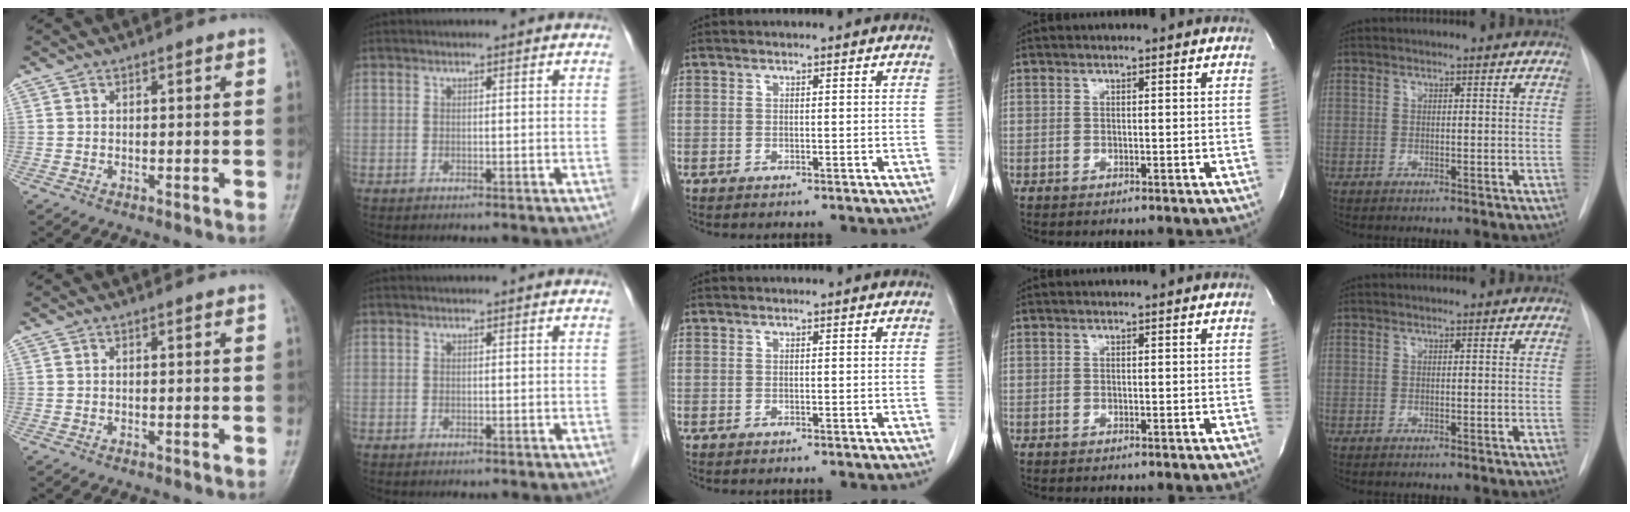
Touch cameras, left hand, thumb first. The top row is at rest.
{}